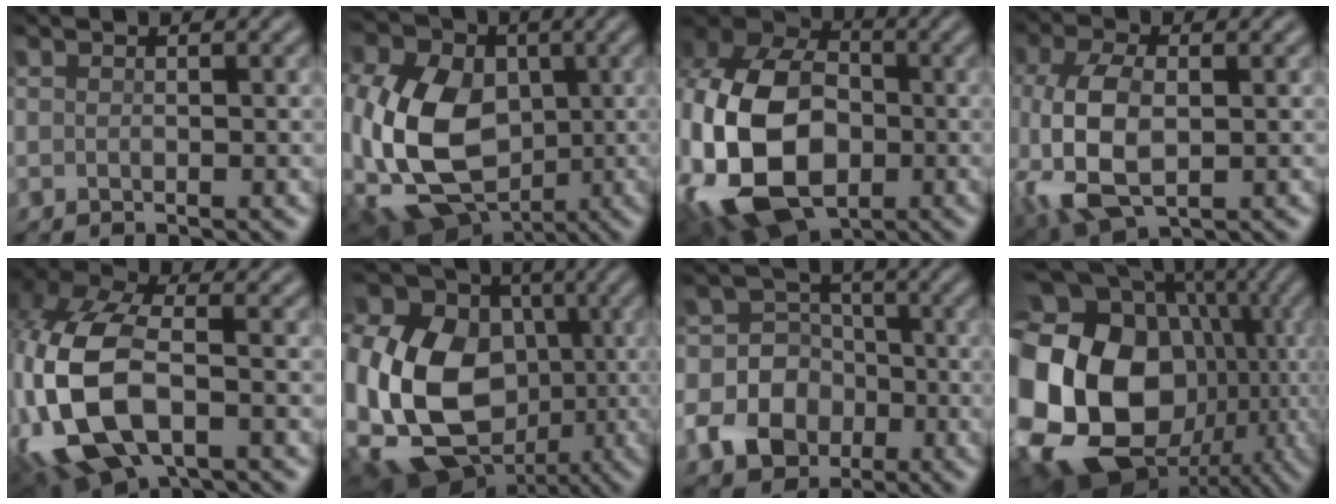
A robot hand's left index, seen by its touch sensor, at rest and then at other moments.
{"total": 14.8, "force": [-1.0, 11.1, 9.7], "torque": [-0.226, -0.013, -0.007]}
{"total": 17.8, "force": [-3.5, 12.7, 12.0], "torque": [-0.273, -0.025, -0.061]}
{"total": 8.2, "force": [-1.3, 4.6, 6.6], "torque": [-0.171, -0.014, -0.021]}
{"total": 12.5, "force": [-3.0, 7.3, 9.7], "torque": [-0.249, -0.008, -0.056]}
{"total": 21.0, "force": [-1.6, 17.3, 11.9], "torque": [-0.288, 0.004, -0.050]}
{"total": 8.9, "force": [-3.1, 8.0, 2.5], "torque": [-0.051, -0.002, -0.077]}
{"total": 22.8, "force": [-1.8, 18.6, 13.1], "torque": [-0.259, 0.003, -0.052]}